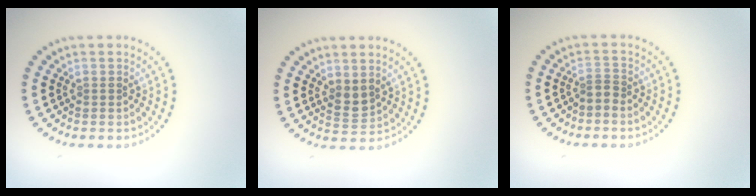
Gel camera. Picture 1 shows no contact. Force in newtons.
{"total": 1.7, "press": 1.6, "slide": 0.7}
{"total": 1.1, "press": 0.6, "slide": 0.9}